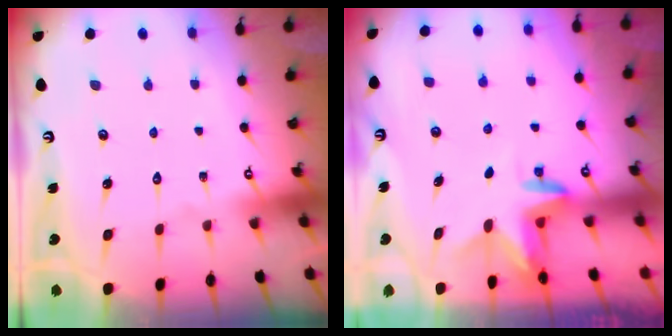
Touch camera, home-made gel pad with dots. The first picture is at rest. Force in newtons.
{"total": 2.7, "press": 2.7, "slide": 0.2}